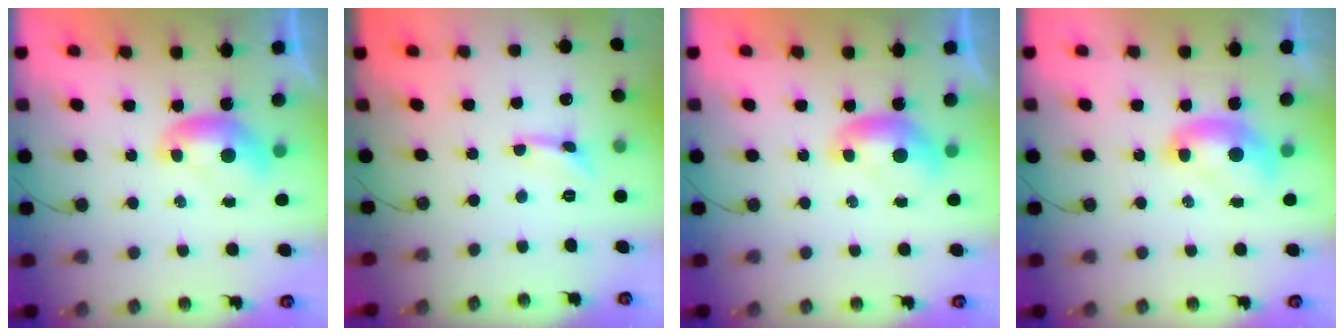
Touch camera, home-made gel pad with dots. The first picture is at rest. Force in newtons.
{"total": 0.0}
{"total": 0.0}
{"total": 2.0, "press": 2.0, "slide": 0.2}